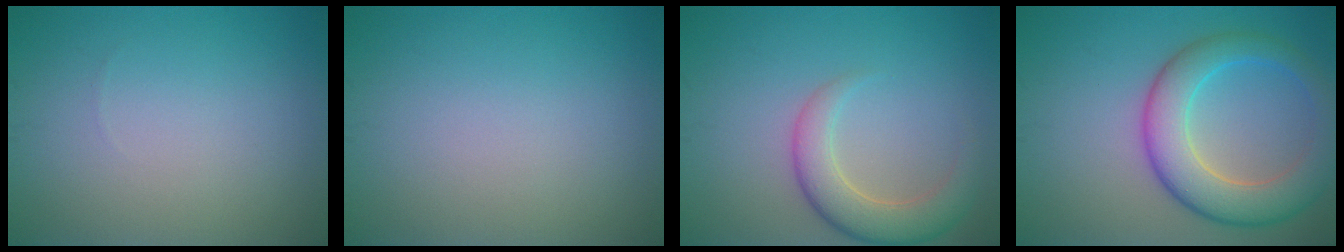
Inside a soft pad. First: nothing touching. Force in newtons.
{"total": 0.0}
{"total": 4.5, "press": 4.5, "slide": 0.5}
{"total": 7.0, "press": 7.0, "slide": 0.2}